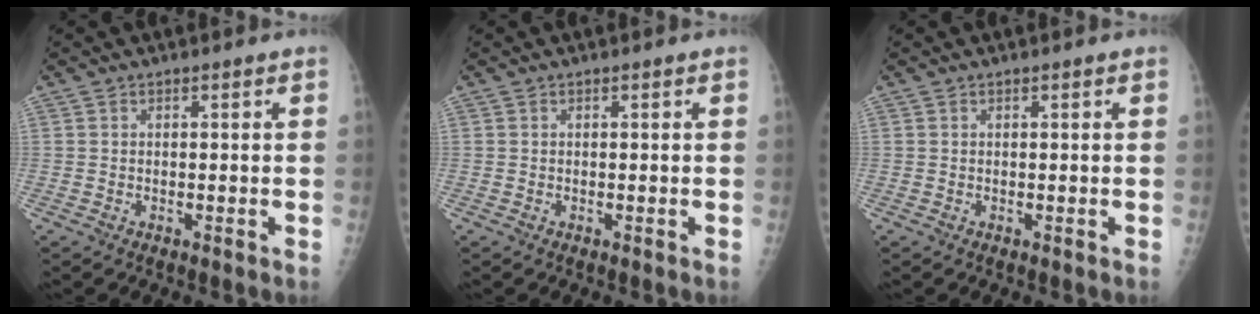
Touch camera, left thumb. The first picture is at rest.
{"total": 0.0}
{"total": 0.0}